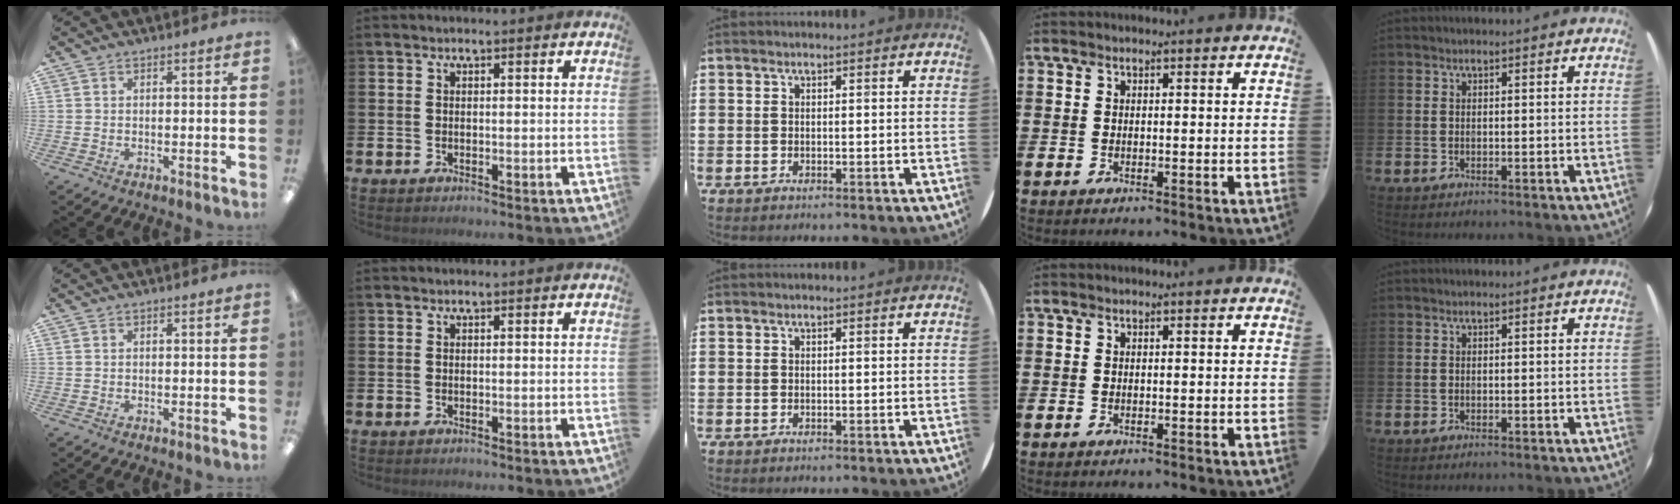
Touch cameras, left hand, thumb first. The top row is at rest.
{}